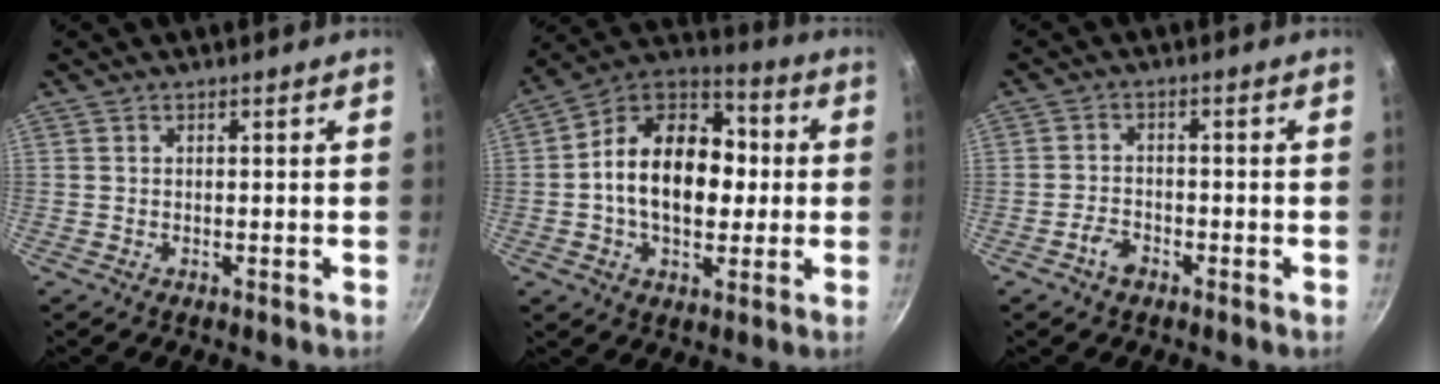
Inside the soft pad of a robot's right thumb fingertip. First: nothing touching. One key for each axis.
{"total": 19.2, "fx": -0.1, "fy": 13.1, "fz": 14.0, "tx": -0.195, "ty": 0.036, "tz": -0.021}
{"total": 3.2, "fx": -2.1, "fy": 1.8, "fz": 1.7, "tx": -0.031, "ty": 0.019, "tz": -0.040}